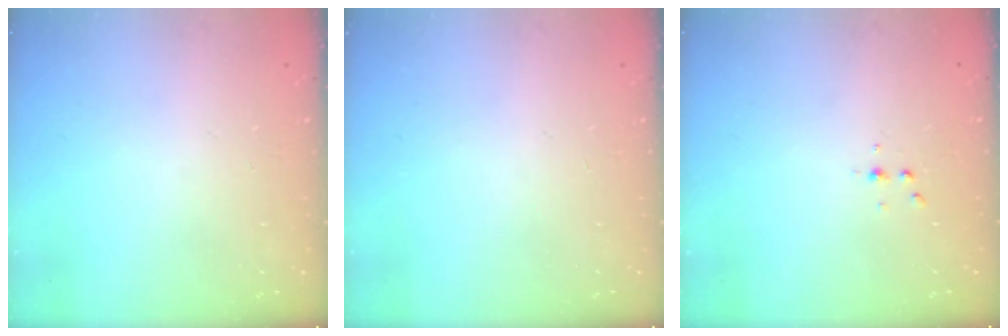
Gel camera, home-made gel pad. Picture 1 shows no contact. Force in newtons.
{"total": 0.0}
{"total": 2.8, "press": 2.8, "slide": 0.4}